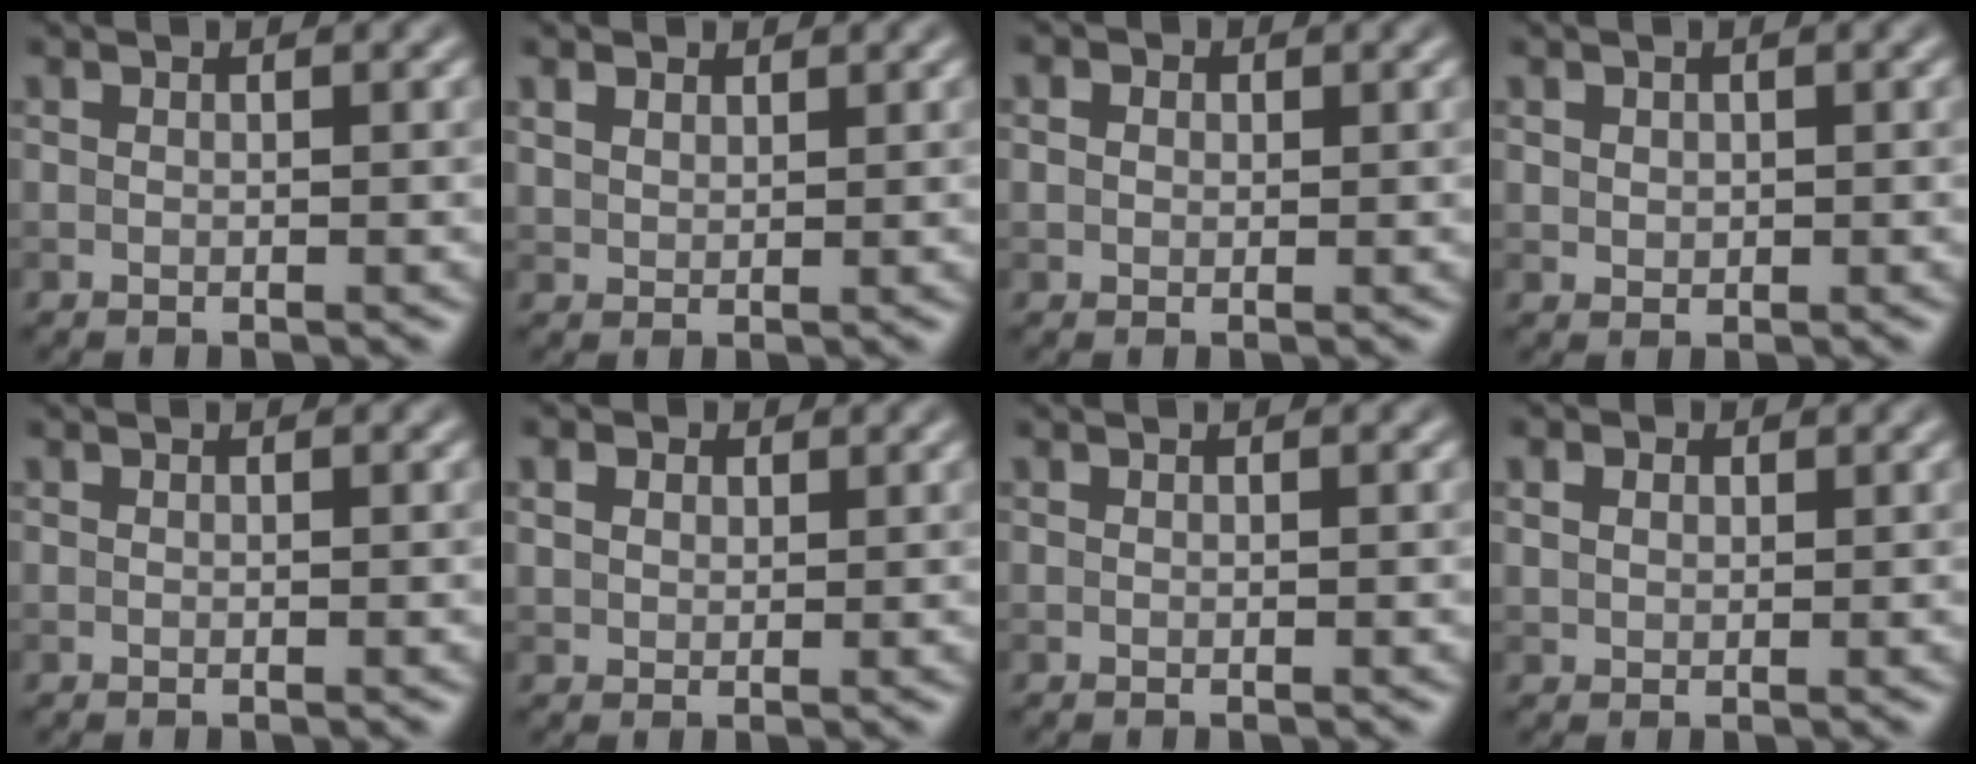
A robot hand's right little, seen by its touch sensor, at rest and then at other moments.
{"total": 1.8, "force": [1.3, 1.1, 0.6], "torque": [-0.018, -0.003, 0.030]}
{"total": 2.0, "force": [0.9, 1.7, 0.8], "torque": [-0.013, 0.012, -0.002]}
{"total": 0.8, "force": [0.3, 0.7, 0.2], "torque": [-0.003, -0.004, 0.010]}
{"total": 0.0}
{"total": 2.5, "force": [1.4, 1.8, 1.1], "torque": [-0.029, 0.006, 0.017]}
{"total": 0.0}
{"total": 1.7, "force": [0.8, 1.3, 0.7], "torque": [-0.014, 0.001, 0.008]}